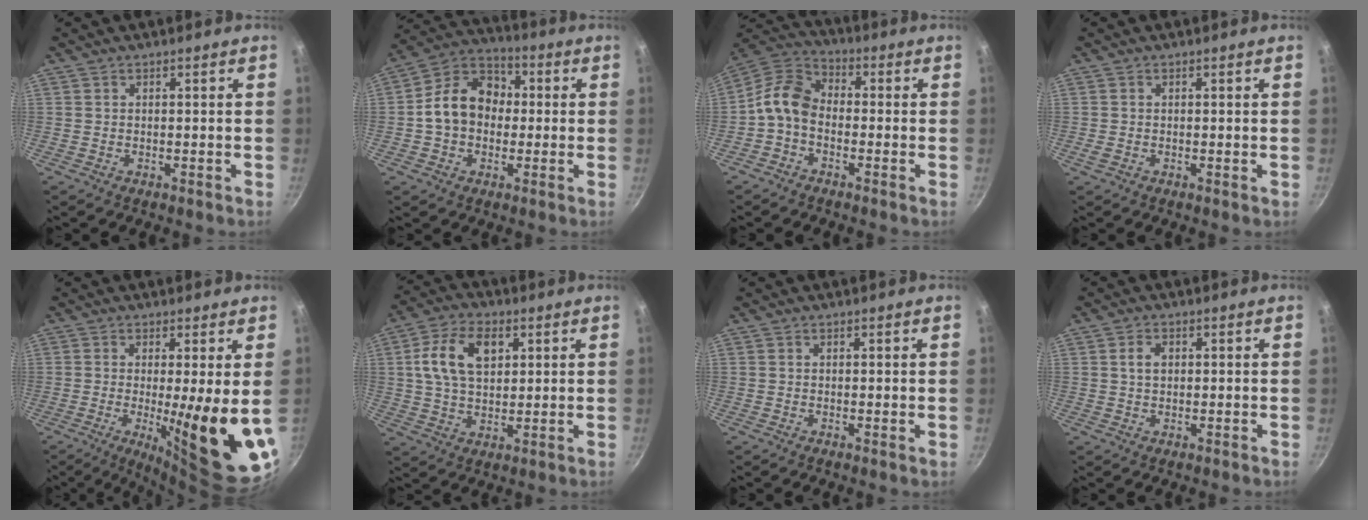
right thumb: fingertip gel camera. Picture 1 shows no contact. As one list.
[{"total": 13.1, "force": [0.0, 10.3, 8.0], "torque": [-0.096, 0.035, -0.021]}, {"total": 8.5, "force": [-2.1, 6.1, 5.6], "torque": [-0.101, 0.041, -0.062]}, {"total": 0.6, "force": [-0.1, 0.4, 0.5], "torque": [-0.011, -0.002, -0.004]}, {"total": 15.3, "force": [-1.2, 2.2, 15.1], "torque": [-0.203, -0.034, -0.010]}, {"total": 11.7, "force": [3.2, 7.5, 8.3], "torque": [-0.140, 0.007, 0.051]}, {"total": 0.0}, {"total": 2.8, "force": [0.6, 2.0, 1.9], "torque": [-0.026, 0.004, 0.010]}]